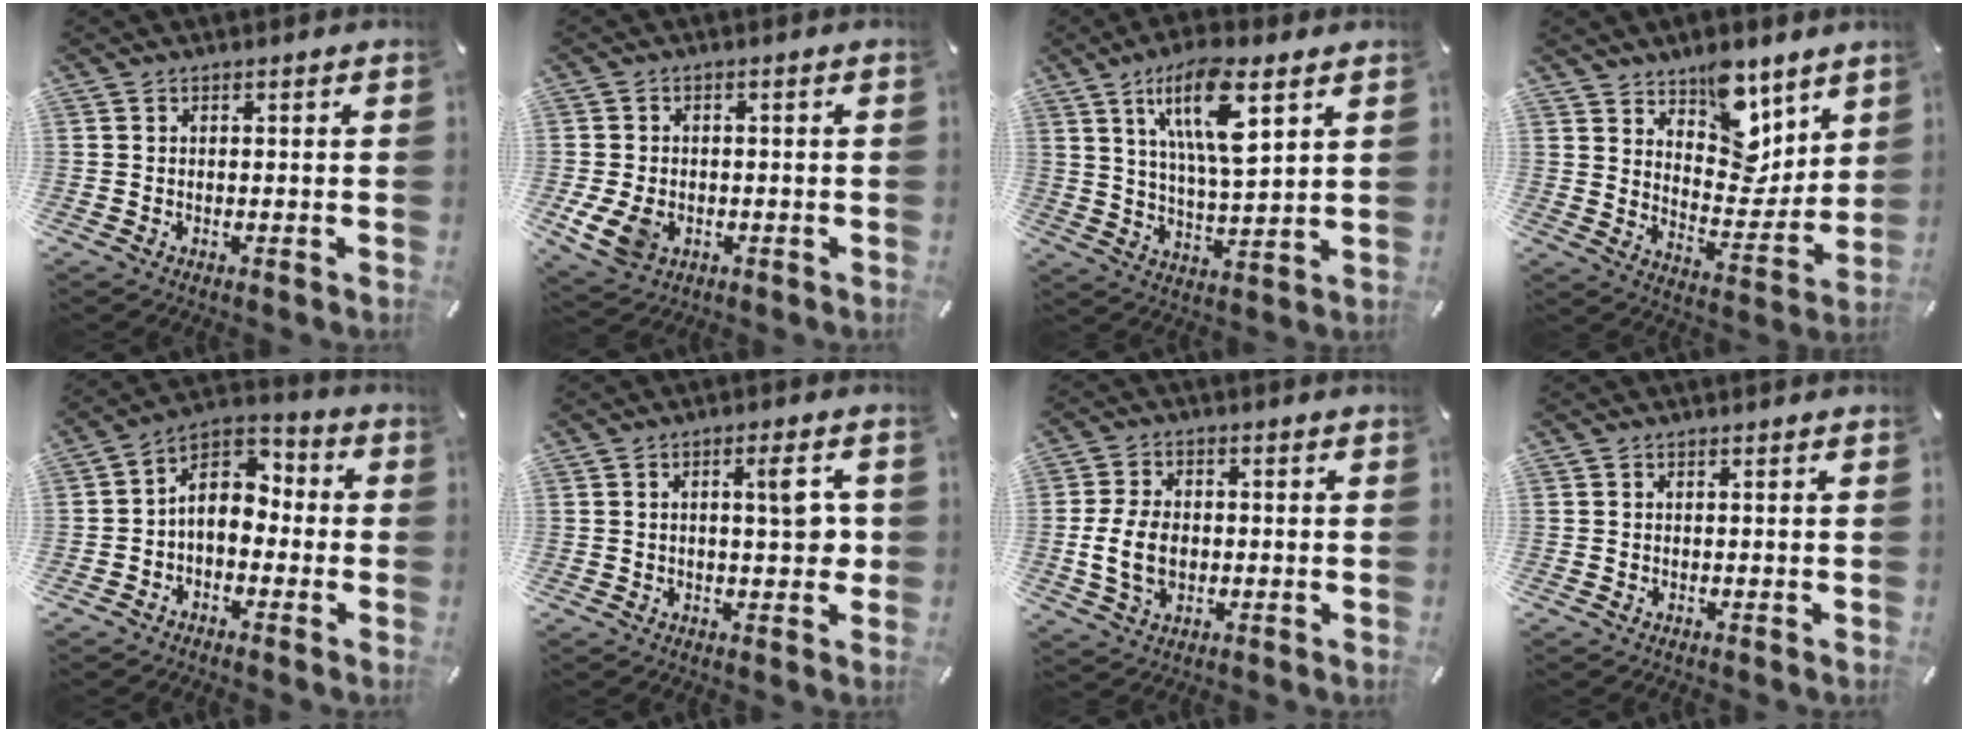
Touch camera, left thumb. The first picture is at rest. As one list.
[{"total": 6.4, "force": [-1.7, 4.8, 3.9], "torque": [-0.094, 0.004, -0.032]}, {"total": 14.5, "force": [7.3, 4.1, 11.9], "torque": [-0.224, -0.012, 0.120]}, {"total": 13.0, "force": [9.7, 7.0, 5.0], "torque": [-0.050, -0.085, 0.177]}, {"total": 8.1, "force": [-0.8, 6.2, 5.2], "torque": [-0.099, 0.008, -0.018]}, {"total": 6.7, "force": [1.0, 2.2, 6.2], "torque": [-0.076, -0.009, 0.006]}, {"total": 9.2, "force": [-1.2, 6.7, 6.3], "torque": [-0.132, 0.007, -0.021]}, {"total": 0.0}]